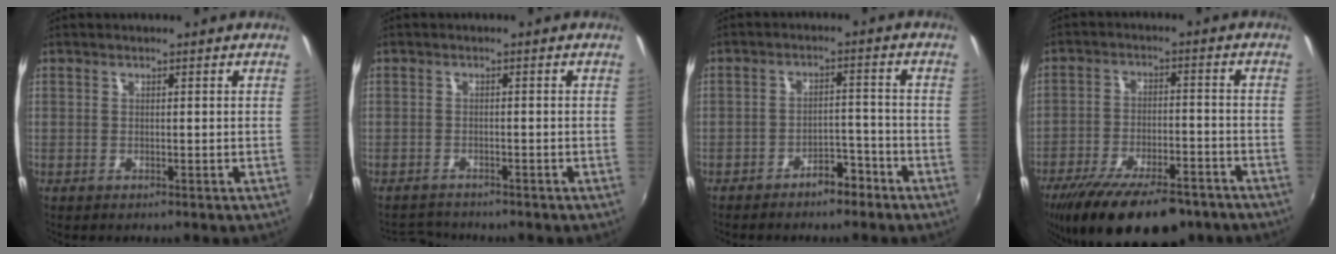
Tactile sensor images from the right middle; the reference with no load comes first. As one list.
[{"total": 3.7, "force": [-3.6, 0.8, 0.5], "torque": [-0.022, 0.001, -0.062]}, {"total": 4.7, "force": [-3.7, 1.9, 2.2], "torque": [-0.045, 0.014, -0.047]}, {"total": 19.6, "force": [-14.7, 6.8, 11.0], "torque": [-0.212, -0.033, -0.218]}]